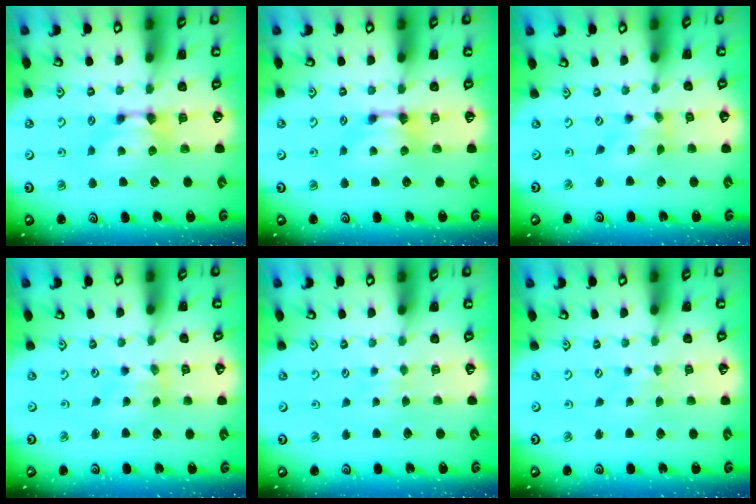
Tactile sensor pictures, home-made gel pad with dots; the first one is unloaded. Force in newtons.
{"total": 0.0}
{"total": 2.0, "press": 1.7, "slide": 1.0}
{"total": 1.9, "press": 1.6, "slide": 0.9}
{"total": 3.5, "press": 3.5, "slide": 0.4}
{"total": 2.1, "press": 2.1, "slide": 0.1}